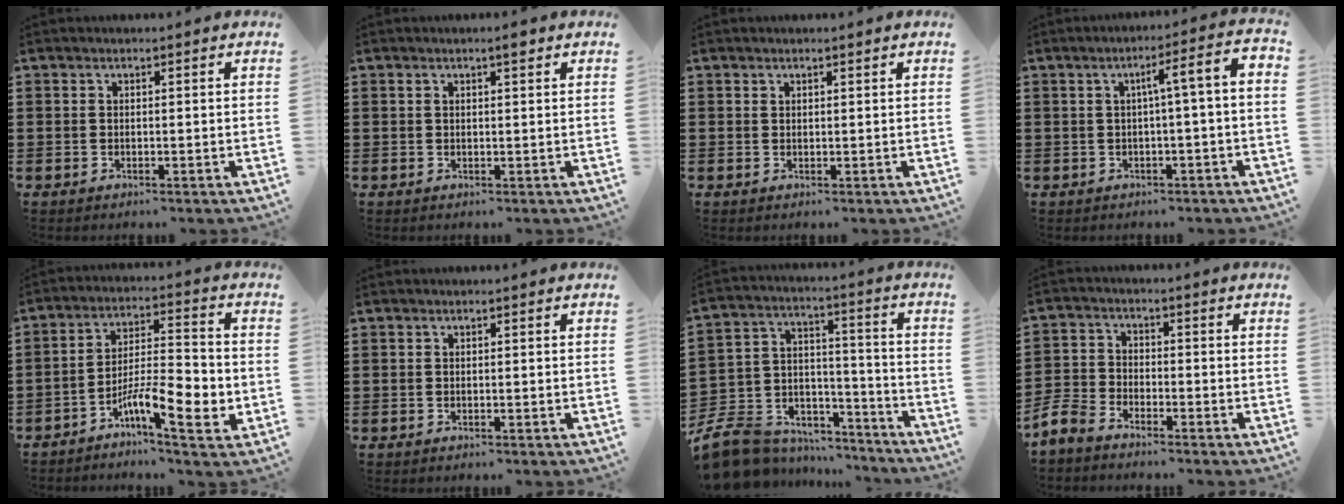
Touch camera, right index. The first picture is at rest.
{"total": 1.6, "force": [0.9, 0.4, 1.3], "torque": [-0.020, 0.000, 0.012]}
{"total": 0.5, "force": [0.4, 0.3, 0.1], "torque": [-0.003, 0.002, 0.008]}
{"total": 4.7, "force": [-0.7, 0.0, 4.6], "torque": [-0.079, -0.004, -0.022]}
{"total": 9.7, "force": [-4.0, 2.7, 8.4], "torque": [-0.147, 0.003, -0.070]}
{"total": 0.0}
{"total": 9.1, "force": [-7.3, 5.3, 1.5], "torque": [-0.058, 0.012, -0.139]}
{"total": 4.5, "force": [-4.3, 1.1, 0.9], "torque": [-0.049, -0.005, -0.095]}